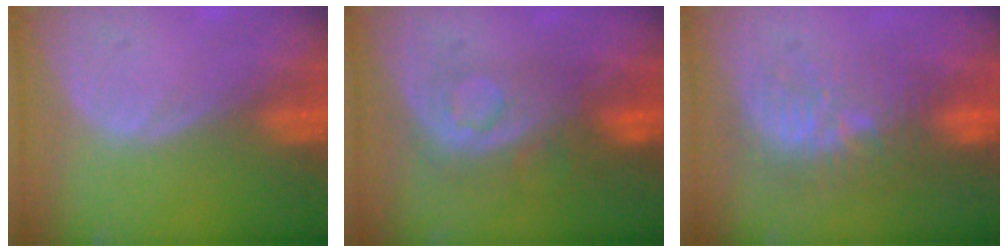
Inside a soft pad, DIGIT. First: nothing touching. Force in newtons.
{"total": 7.9, "press": 7.4, "slide": 2.7}
{"total": 9.2, "press": 8.8, "slide": 2.6}